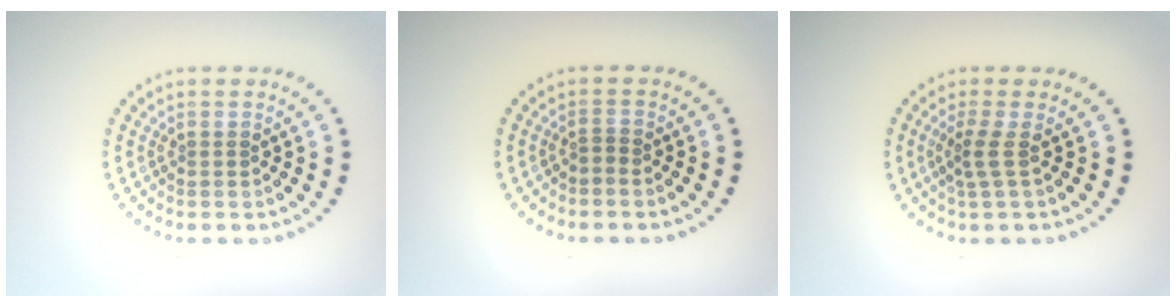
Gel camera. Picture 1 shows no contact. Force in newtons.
{"total": 0.7, "press": 0.3, "slide": 0.6}
{"total": 2.0, "press": 1.4, "slide": 1.4}